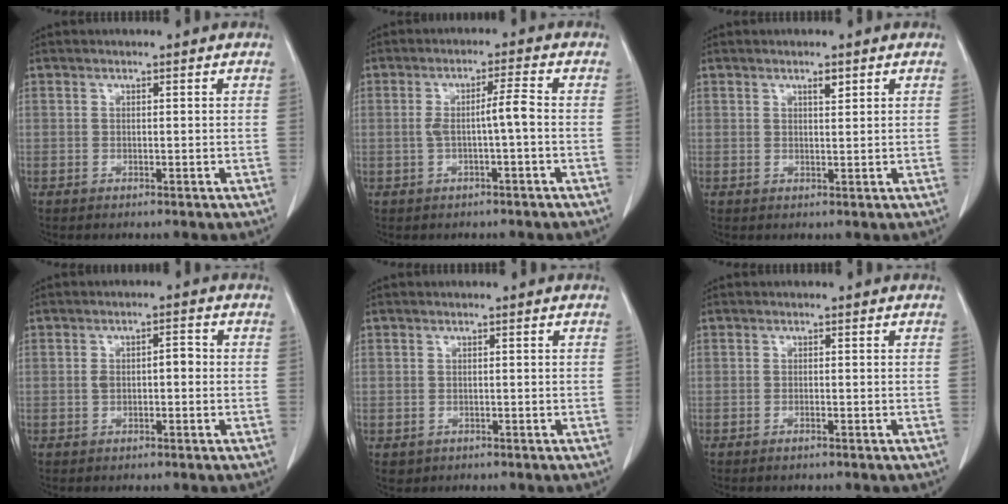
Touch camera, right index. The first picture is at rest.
{"total": 3.9, "force": [-0.6, -0.2, 3.8], "torque": [-0.068, 0.010, -0.008]}
{"total": 1.6, "force": [0.9, 0.8, 1.1], "torque": [-0.013, -0.002, 0.013]}
{"total": 3.3, "force": [-0.2, 1.5, 2.9], "torque": [-0.057, 0.019, -0.001]}
{"total": 0.9, "force": [-0.3, 0.9, 0.0], "torque": [0.000, 0.006, -0.007]}
{"total": 0.8, "force": [-0.6, 0.0, 0.5], "torque": [-0.014, -0.001, -0.011]}